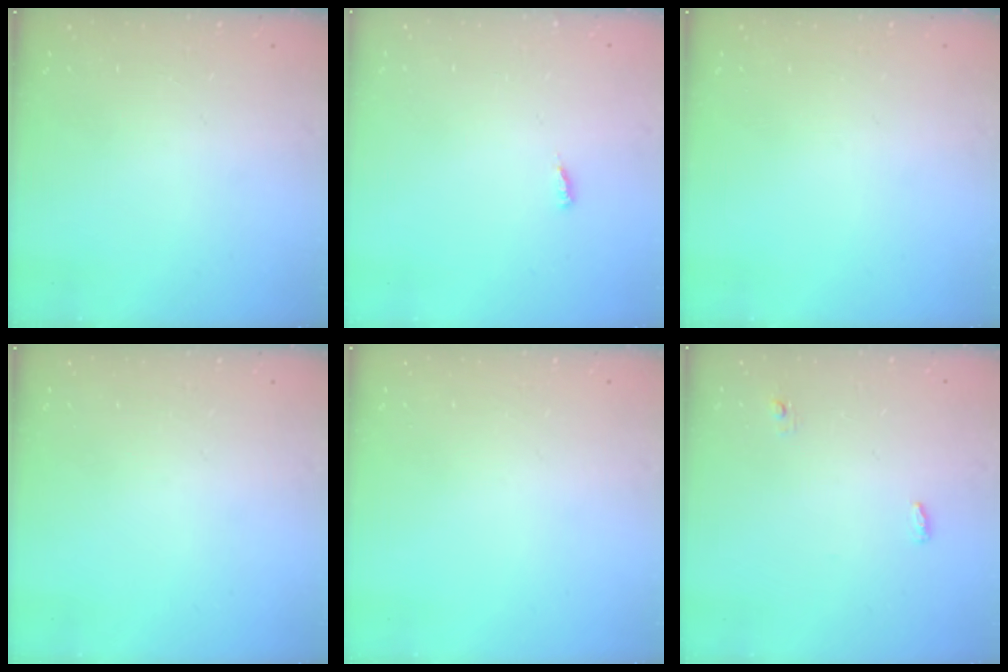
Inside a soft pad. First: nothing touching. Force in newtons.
{"total": 2.6, "press": 2.6, "slide": 0.3}
{"total": 0.0}
{"total": 0.0}
{"total": 0.0}
{"total": 3.5, "press": 3.4, "slide": 0.9}